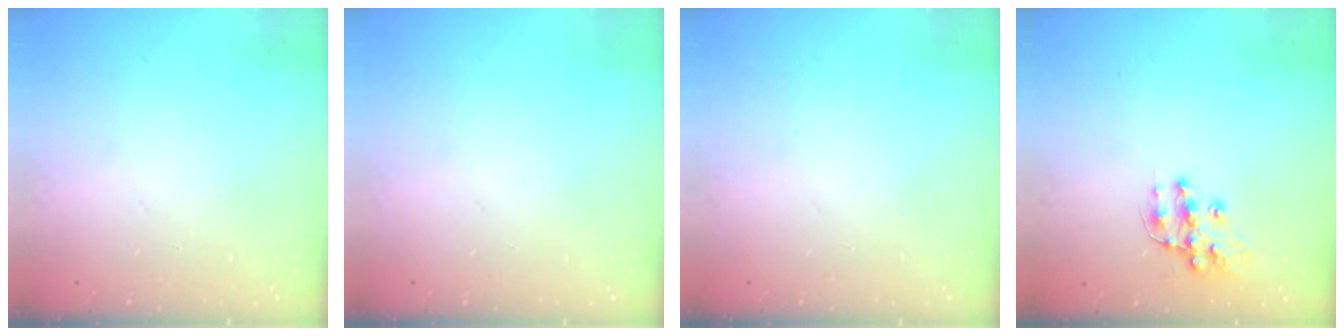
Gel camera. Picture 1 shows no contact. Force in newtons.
{"total": 0.0}
{"total": 0.0}
{"total": 10.7, "press": 10.7, "slide": 0.6}